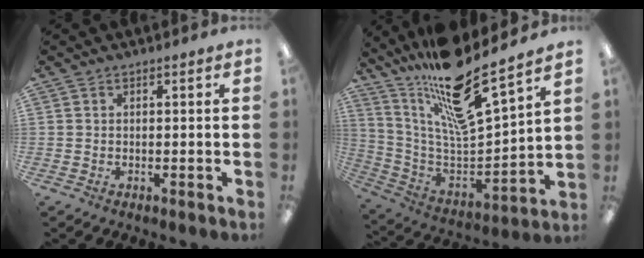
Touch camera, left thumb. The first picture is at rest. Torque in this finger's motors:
{"motor_torque": [0.58, 0.27, 0.87, -1.90, 0.18]}